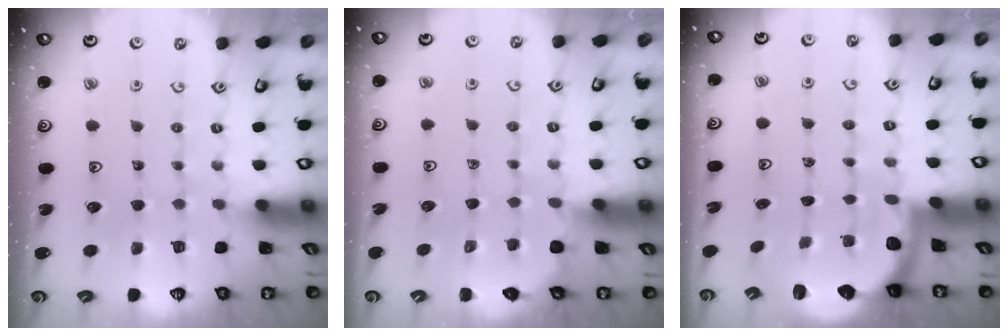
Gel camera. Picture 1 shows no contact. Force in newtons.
{"total": 2.7, "press": 2.7, "slide": 0.5}
{"total": 2.3, "press": 1.9, "slide": 1.3}